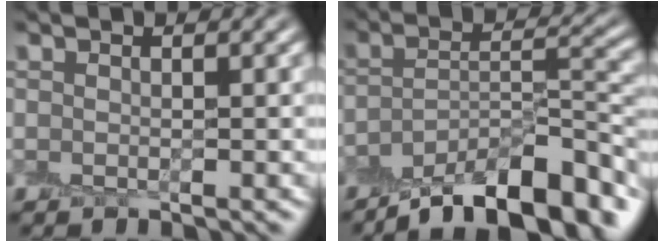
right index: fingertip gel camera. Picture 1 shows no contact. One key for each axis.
{"total": 11.5, "fx": -8.2, "fy": 3.6, "fz": 7.3, "tx": -0.107, "ty": 0.004, "tz": -0.133}